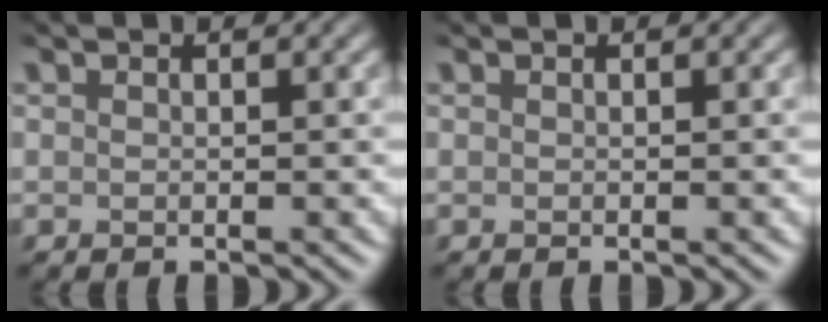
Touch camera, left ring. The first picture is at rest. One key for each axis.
{"total": 0.0}